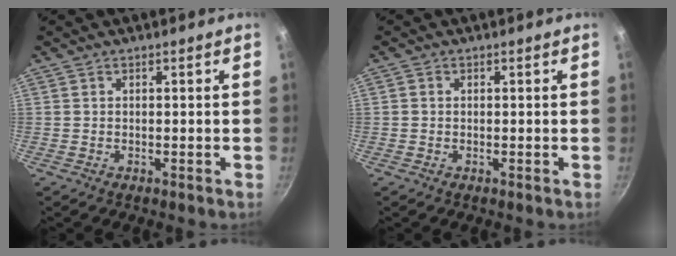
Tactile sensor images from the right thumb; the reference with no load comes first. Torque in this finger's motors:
{"motor_torque": [0.21, -0.20, -0.37, 0.18, -0.01]}